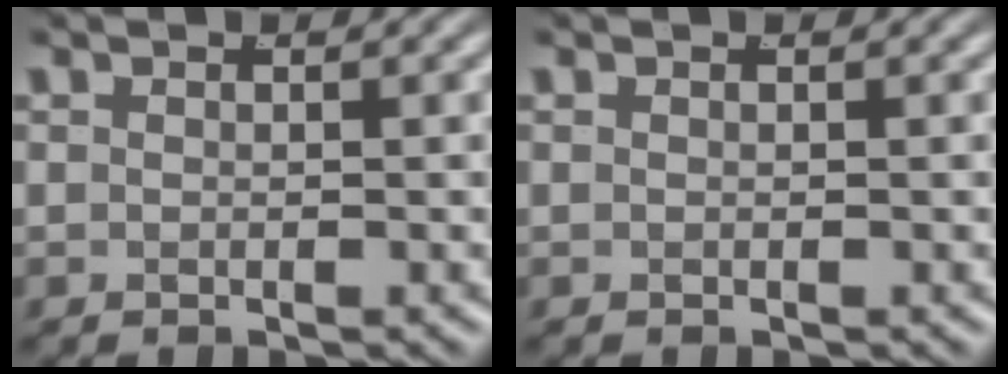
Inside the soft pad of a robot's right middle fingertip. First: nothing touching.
{"total": 0.0}